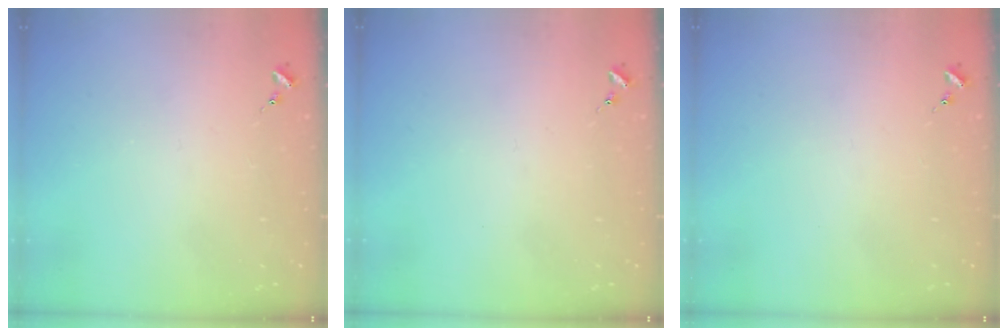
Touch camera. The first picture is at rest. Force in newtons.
{"total": 0.0}
{"total": 0.0}